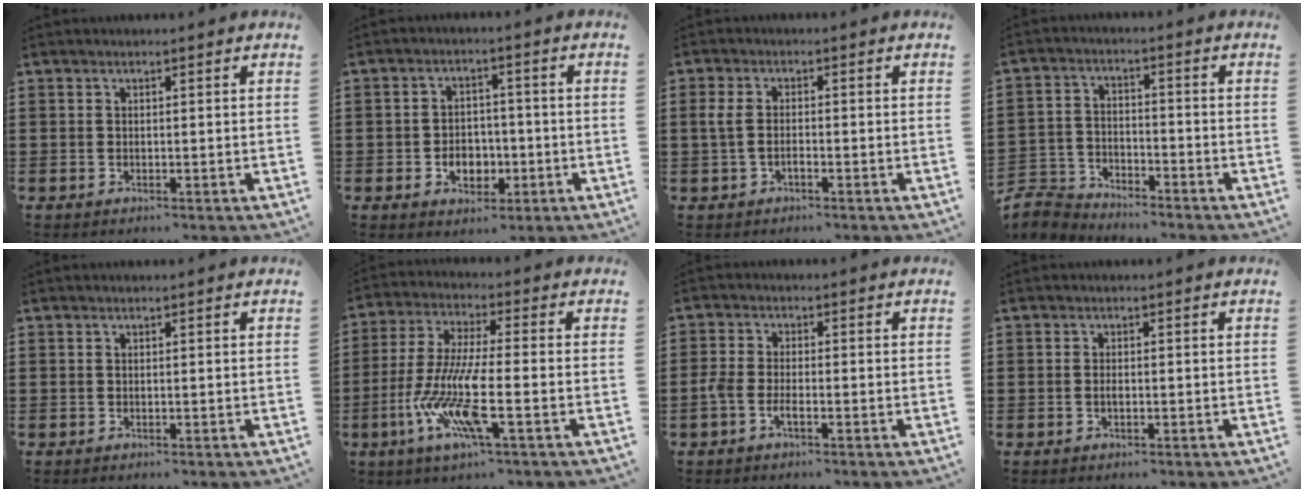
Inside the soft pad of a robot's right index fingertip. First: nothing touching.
{"total": 4.6, "force": [-1.4, 3.4, 2.8], "torque": [-0.042, -0.003, -0.029]}
{"total": 2.6, "force": [-0.6, 1.3, 2.1], "torque": [-0.057, -0.003, -0.016]}
{"total": 5.4, "force": [-5.3, 1.2, 0.3], "torque": [-0.028, 0.002, -0.111]}
{"total": 0.0}
{"total": 11.0, "force": [-4.5, 1.8, 9.8], "torque": [-0.232, -0.015, -0.097]}
{"total": 2.6, "force": [-1.3, 0.8, 2.2], "torque": [-0.054, -0.004, -0.027]}
{"total": 0.9, "force": [-0.3, 0.1, 0.9], "torque": [-0.019, -0.008, -0.003]}